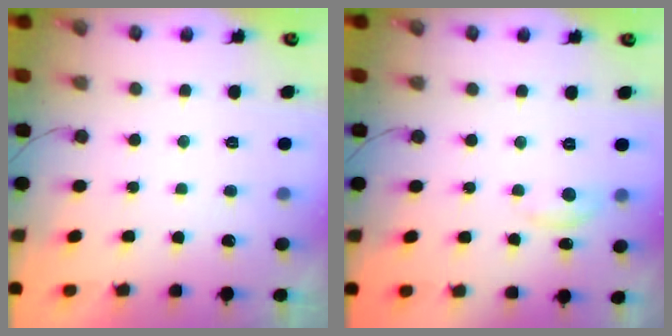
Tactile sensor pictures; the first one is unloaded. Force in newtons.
{"total": 4.1, "press": 4.0, "slide": 0.6}